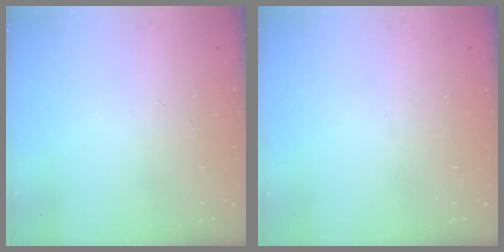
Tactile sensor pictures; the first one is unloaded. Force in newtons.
{"total": 0.0}